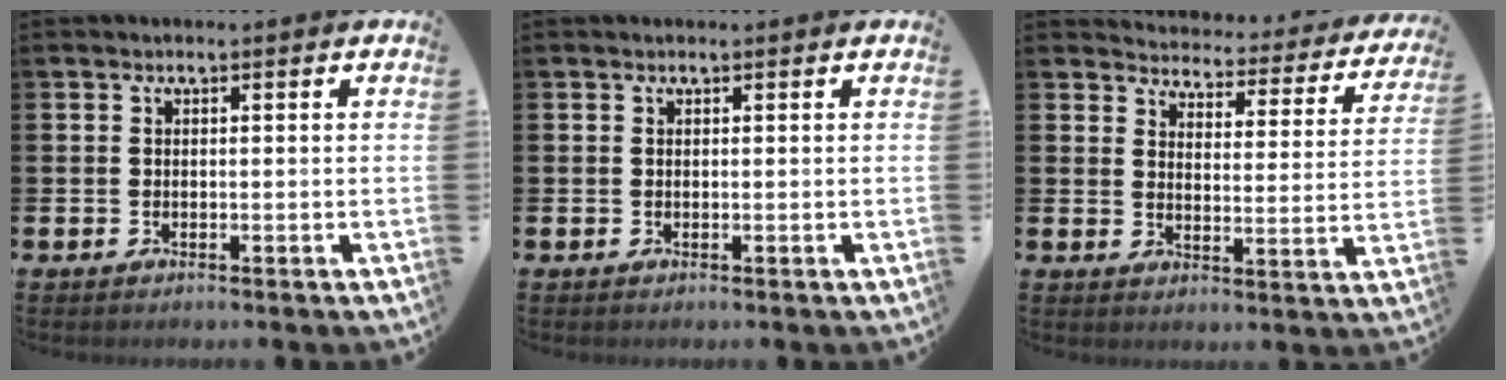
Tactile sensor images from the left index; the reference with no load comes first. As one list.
[{"total": 0.0}, {"total": 3.9, "force": [3.7, 0.9, 0.4], "torque": [-0.026, -0.039, 0.057]}]